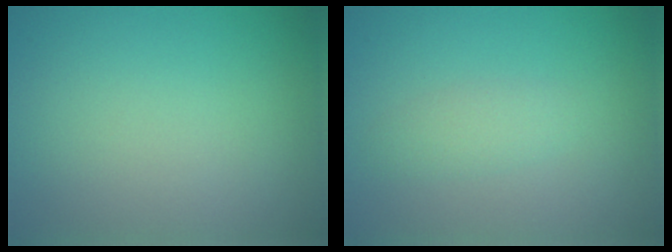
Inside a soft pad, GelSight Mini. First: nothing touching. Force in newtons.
{"total": 1.4, "press": 1.4, "slide": 0.1}